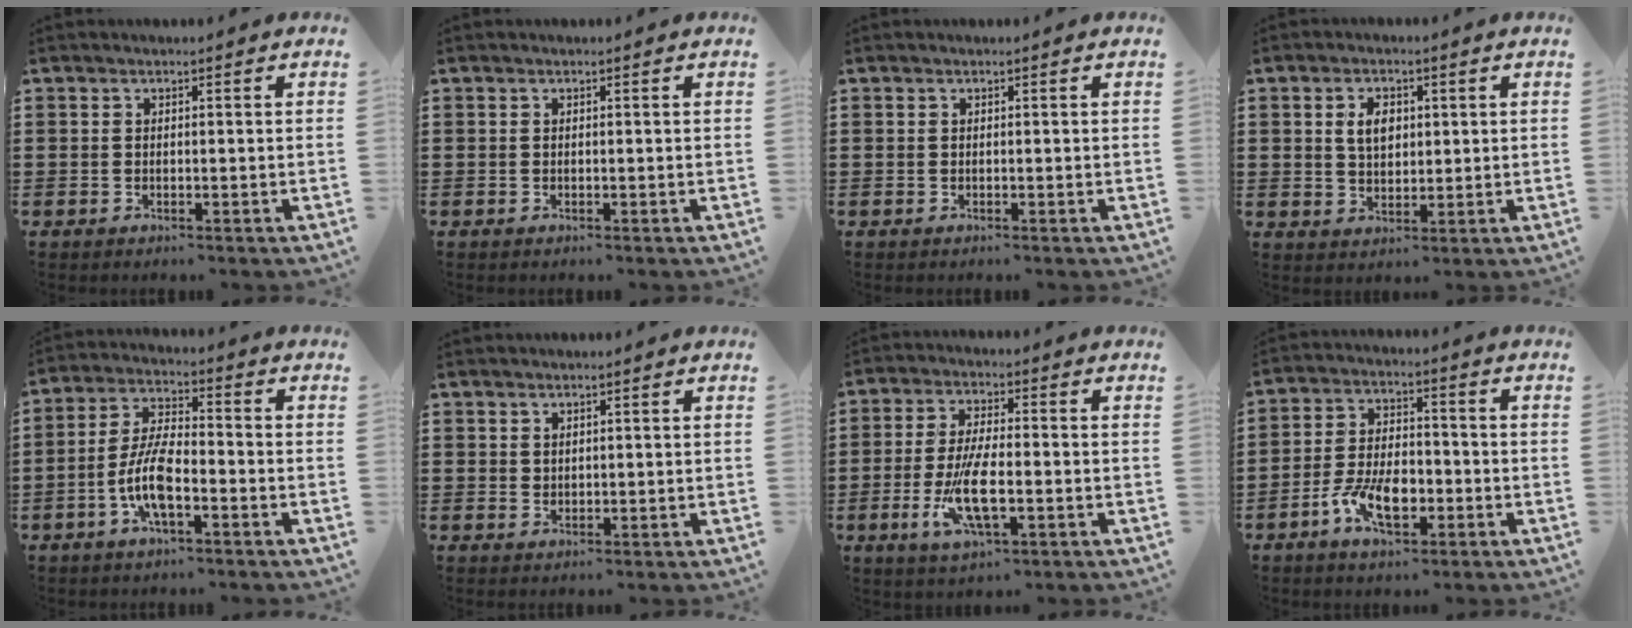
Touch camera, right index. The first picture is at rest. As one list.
[{"total": 0.0}, {"total": 0.0}, {"total": 4.1, "force": [1.0, 2.6, 3.0], "torque": [-0.058, 0.010, 0.013]}, {"total": 7.9, "force": [-2.9, 2.5, 6.9], "torque": [-0.164, -0.012, -0.061]}, {"total": 1.2, "force": [1.0, 0.6, 0.2], "torque": [-0.005, 0.003, 0.021]}, {"total": 8.8, "force": [-2.5, 2.5, 8.1], "torque": [-0.181, -0.023, -0.048]}, {"total": 8.2, "force": [-3.5, 3.9, 6.3], "torque": [-0.138, -0.003, -0.065]}]